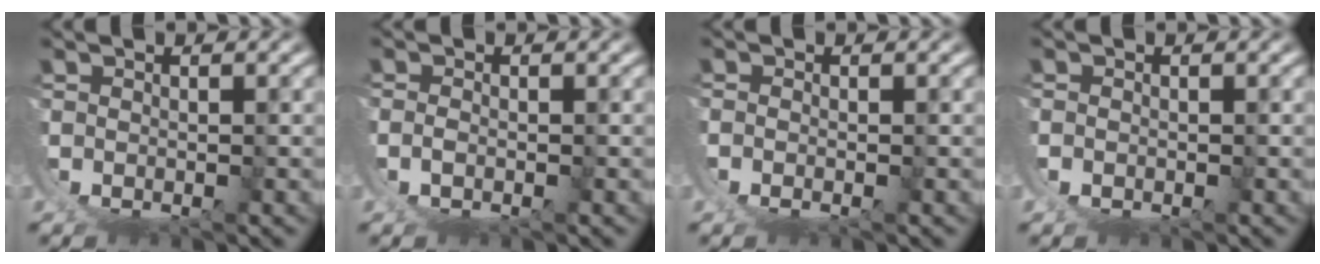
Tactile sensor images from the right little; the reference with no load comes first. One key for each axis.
{"total": 1.5, "fx": 0.4, "fy": 0.9, "fz": 1.0, "tx": -0.029, "ty": -0.004, "tz": 0.008}
{"total": 1.1, "fx": 0.1, "fy": 0.4, "fz": 1.0, "tx": -0.027, "ty": -0.007, "tz": 0.005}
{"total": 1.0, "fx": 0.3, "fy": 0.8, "fz": 0.4, "tx": -0.017, "ty": 0.000, "tz": 0.005}